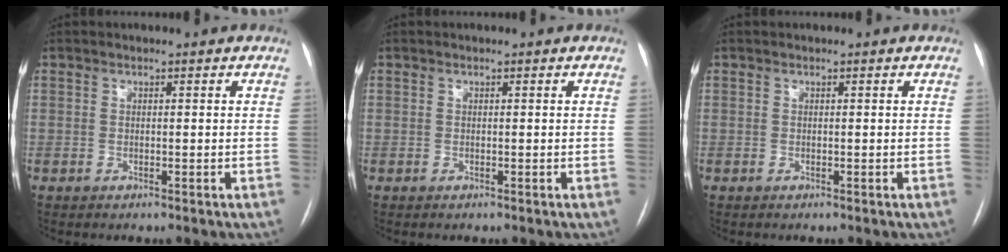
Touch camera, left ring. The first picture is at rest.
{"total": 0.0}
{"total": 0.0}